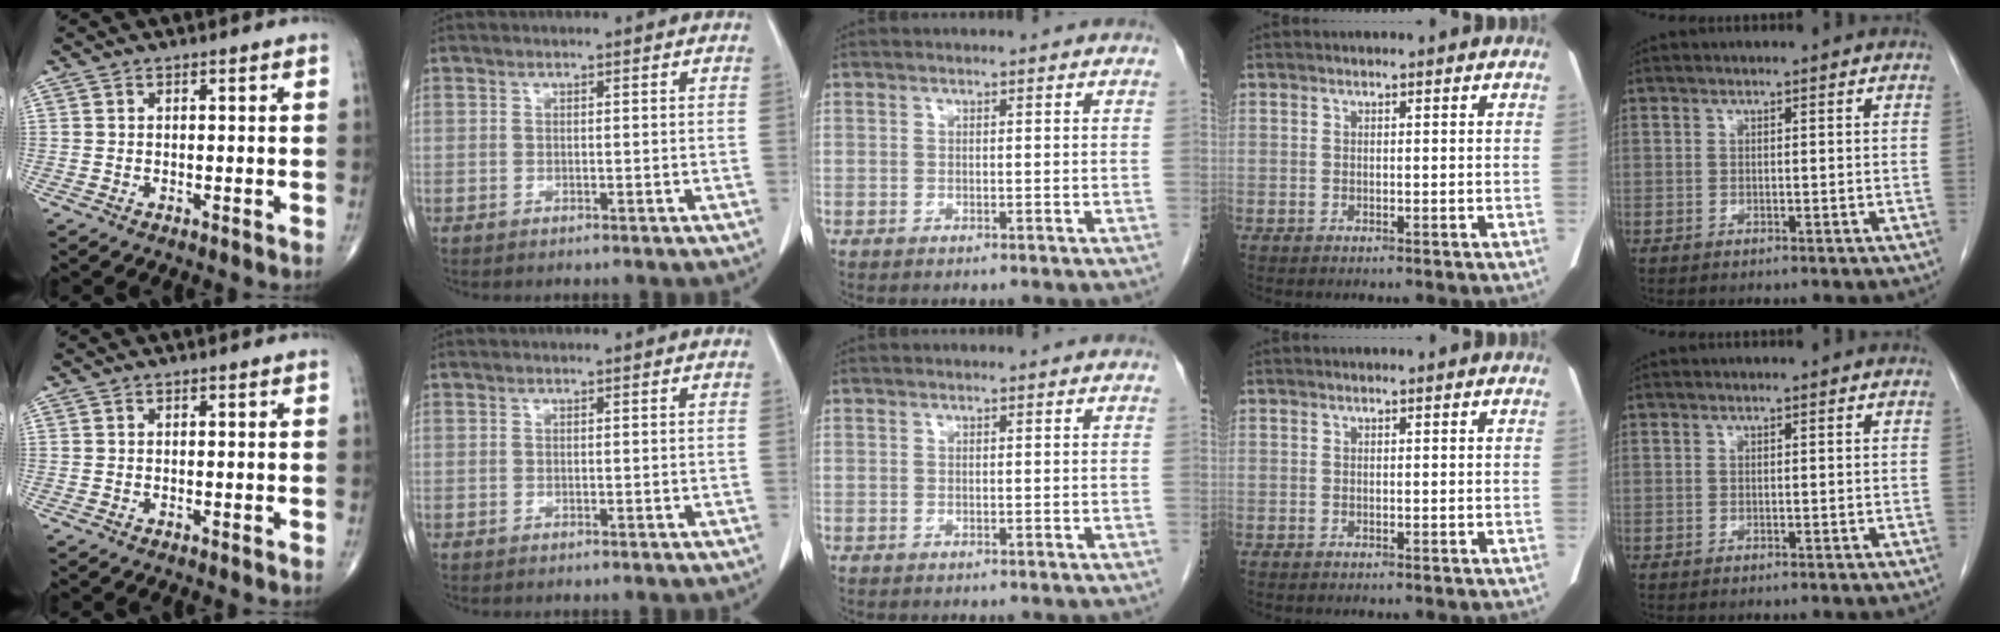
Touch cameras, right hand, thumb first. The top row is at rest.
{}